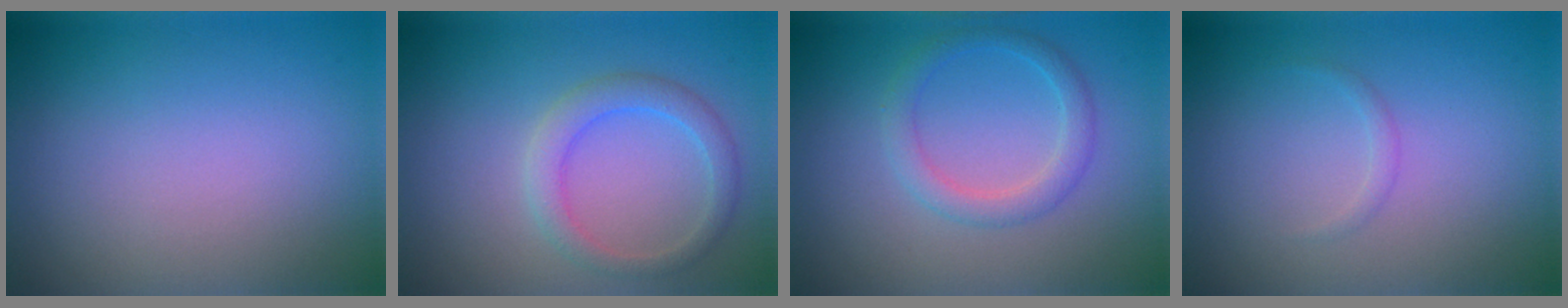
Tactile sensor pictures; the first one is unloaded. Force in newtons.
{"total": 2.7, "press": 2.7, "slide": 0.0}
{"total": 2.4, "press": 2.4, "slide": 0.1}
{"total": 0.6, "press": 0.6, "slide": 0.1}